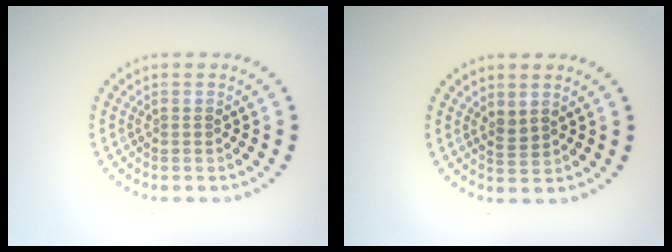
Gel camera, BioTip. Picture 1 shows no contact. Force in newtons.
{"total": 1.2, "press": 1.0, "slide": 0.7}